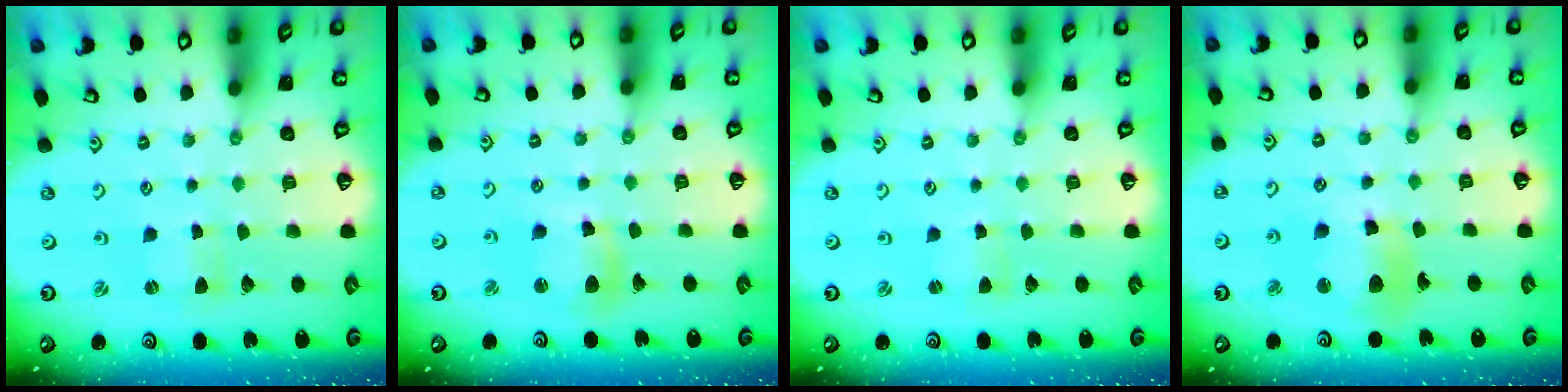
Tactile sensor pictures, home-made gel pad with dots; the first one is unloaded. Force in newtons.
{"total": 9.8, "press": 9.7, "slide": 1.2}
{"total": 1.2, "press": 1.2, "slide": 0.1}
{"total": 12.4, "press": 12.3, "slide": 1.6}